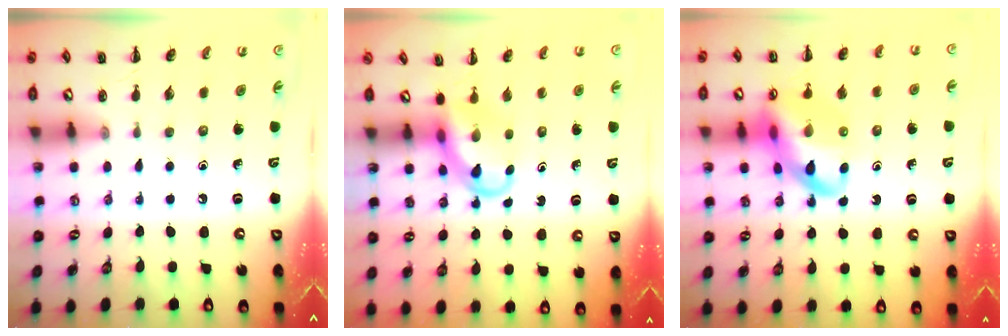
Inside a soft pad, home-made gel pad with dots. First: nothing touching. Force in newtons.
{"total": 5.1, "press": 5.0, "slide": 0.4}
{"total": 16.2, "press": 16.0, "slide": 2.4}